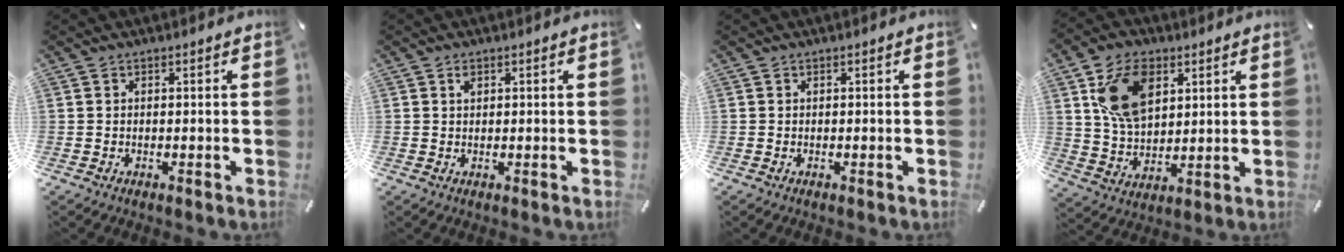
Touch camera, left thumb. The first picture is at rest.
{"total": 1.1, "force": [0.6, 0.6, 0.6], "torque": [-0.006, -0.001, 0.009]}
{"total": 0.0}
{"total": 13.6, "force": [5.5, 9.2, 8.3], "torque": [-0.174, -0.002, 0.101]}